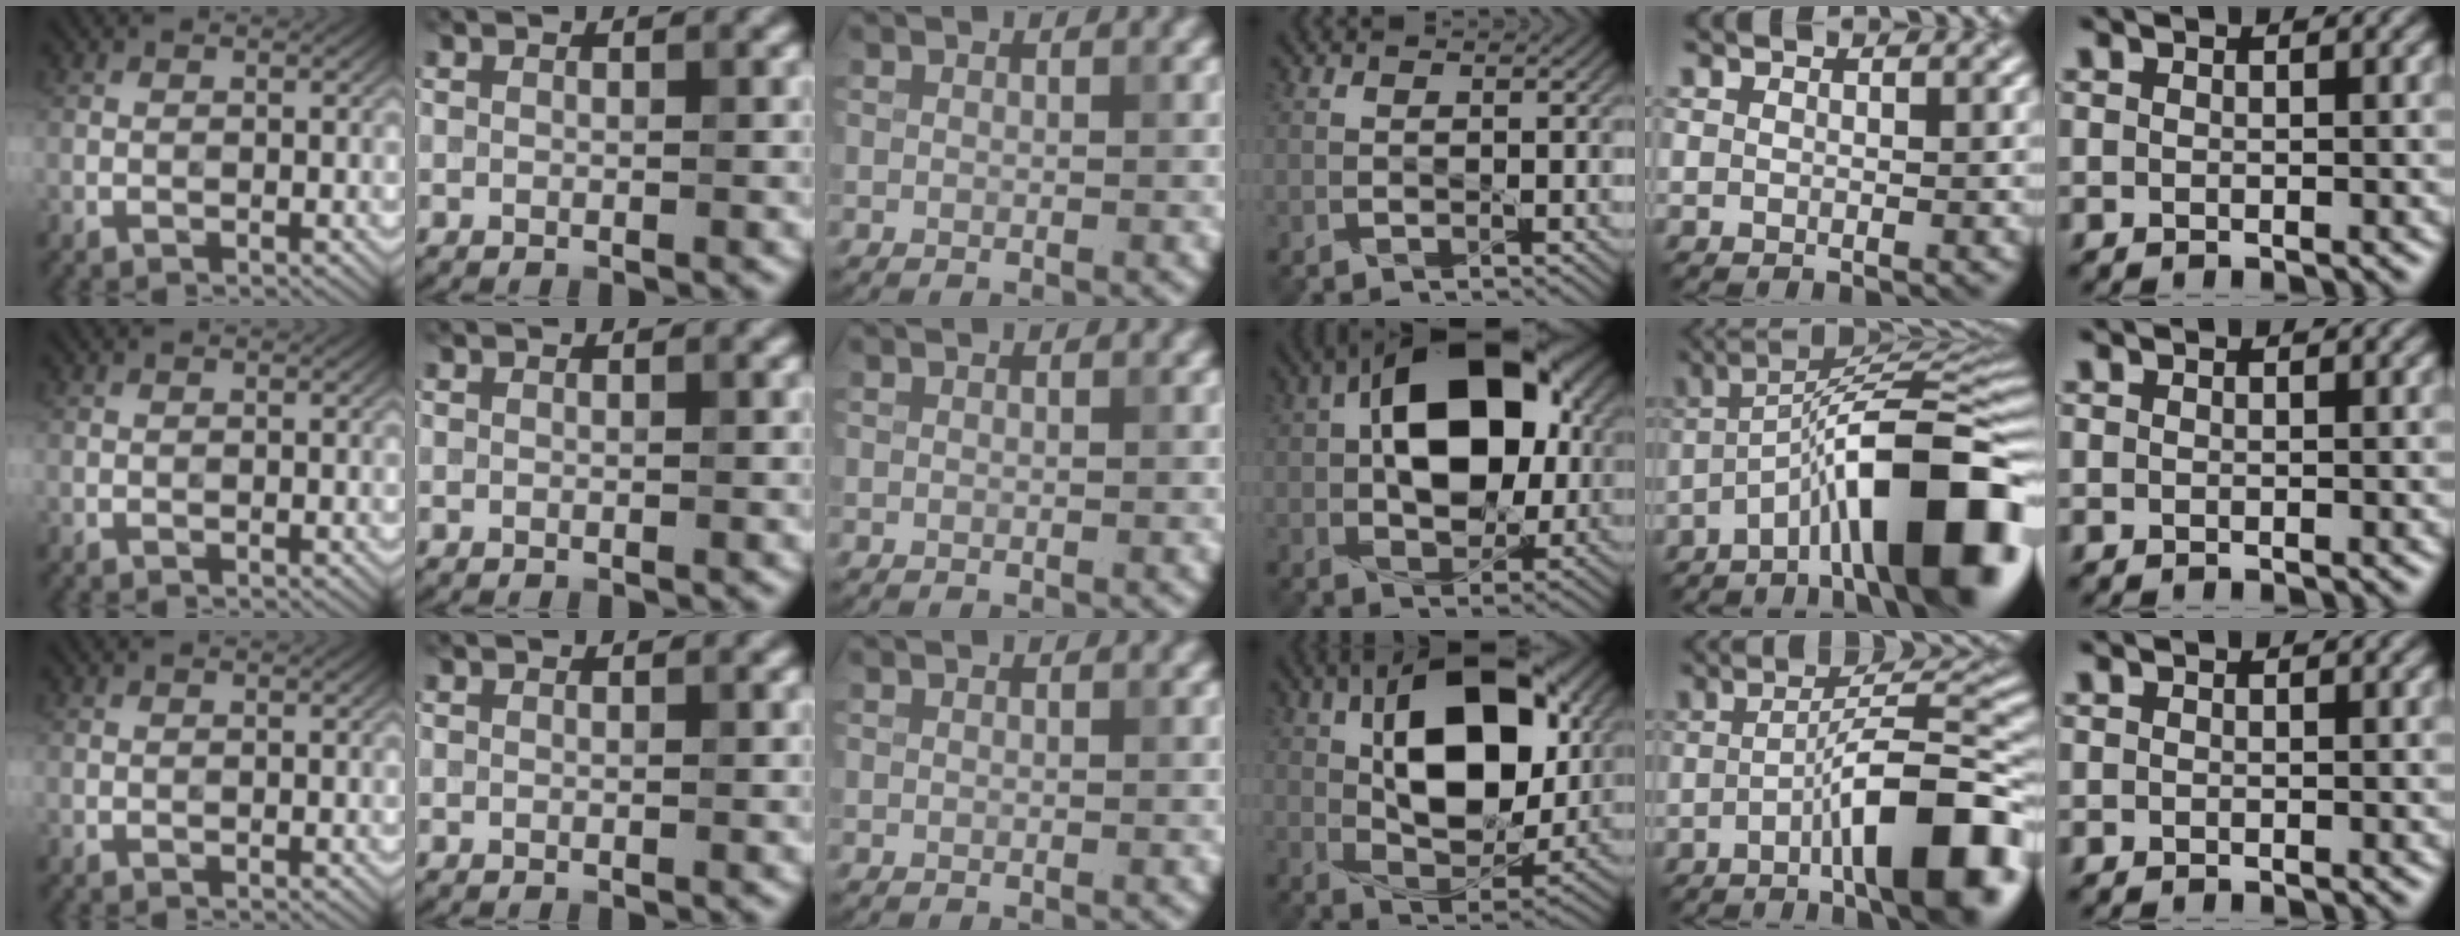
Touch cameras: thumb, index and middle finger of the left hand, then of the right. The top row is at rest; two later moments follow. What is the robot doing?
{"motion": "pour", "object": "plastic test tube"}